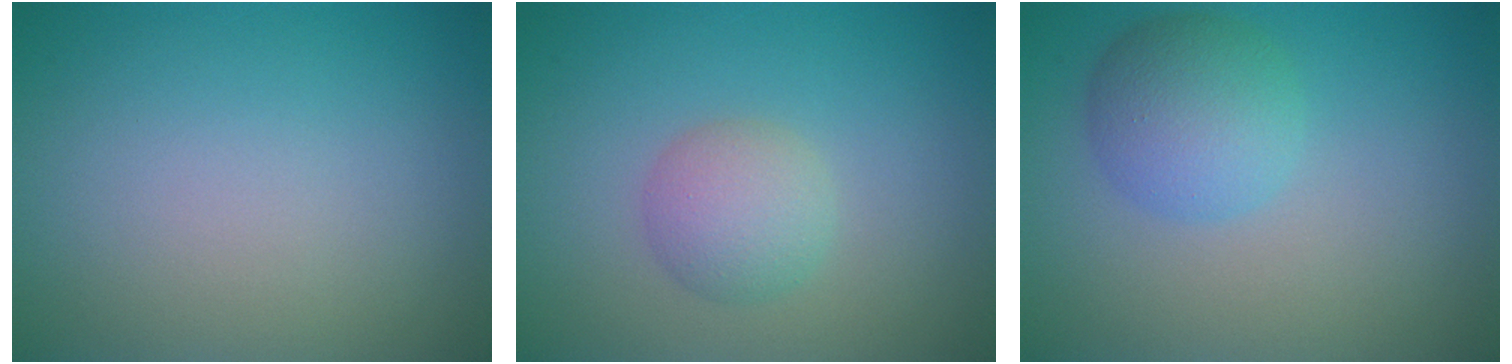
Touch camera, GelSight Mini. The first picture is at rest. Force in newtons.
{"total": 2.7, "press": 2.7, "slide": 0.1}
{"total": 4.0, "press": 4.0, "slide": 0.1}